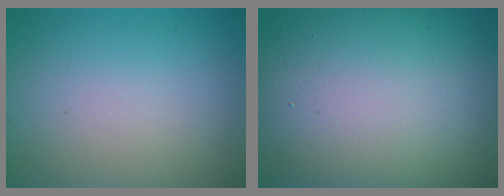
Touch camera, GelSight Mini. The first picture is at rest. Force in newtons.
{"total": 17.3, "press": 17.2, "slide": 1.6}